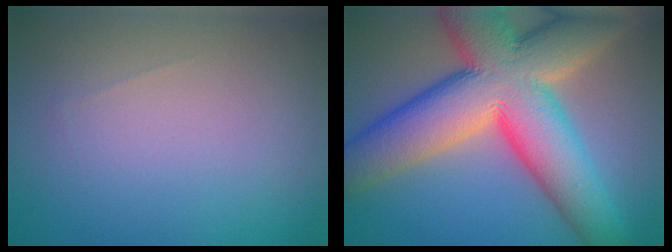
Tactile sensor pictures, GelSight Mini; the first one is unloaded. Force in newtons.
{"total": 15.3, "press": 15.3, "slide": 1.1}